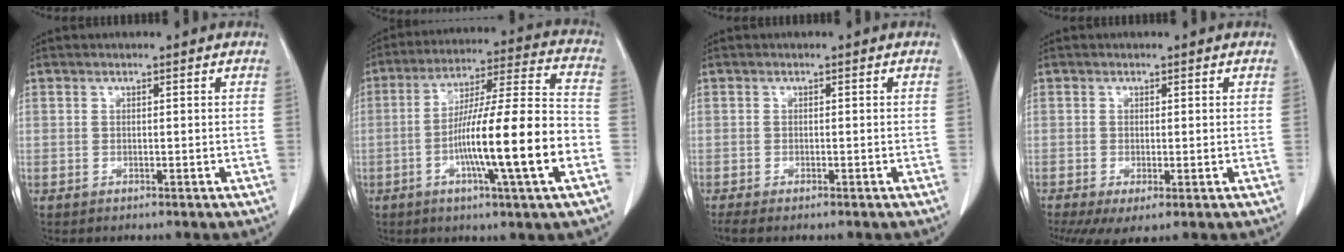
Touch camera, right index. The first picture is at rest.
{"total": 17.4, "force": [-5.0, 0.0, 16.7], "torque": [-0.282, 0.003, -0.085]}
{"total": 2.0, "force": [-1.7, 0.1, 1.1], "torque": [-0.018, -0.005, -0.024]}
{"total": 5.2, "force": [-2.5, 1.6, 4.2], "torque": [-0.069, -0.019, -0.043]}